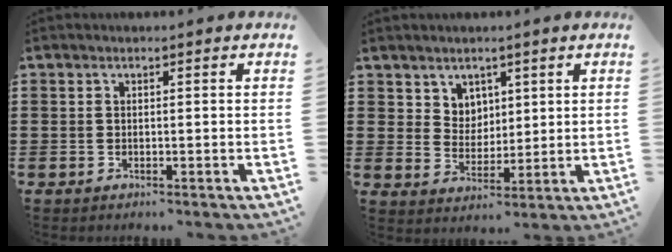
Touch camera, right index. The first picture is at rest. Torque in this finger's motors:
{"motor_torque": [-0.12, 0.43, 0.04, 0.01]}